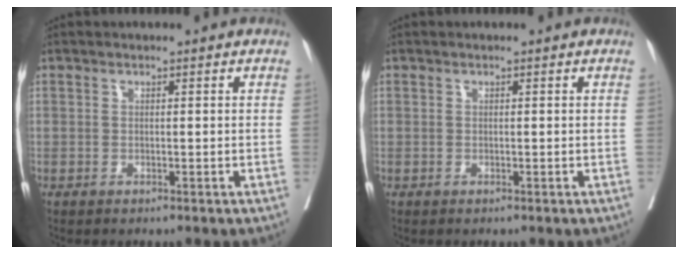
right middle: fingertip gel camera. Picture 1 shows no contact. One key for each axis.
{"total": 0.0}